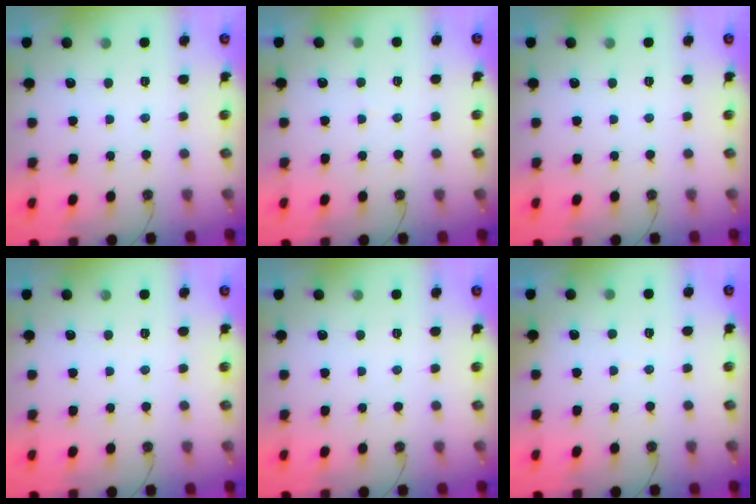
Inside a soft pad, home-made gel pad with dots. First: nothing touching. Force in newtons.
{"total": 2.9, "press": 2.9, "slide": 0.2}
{"total": 0.0}
{"total": 0.0}
{"total": 0.0}
{"total": 2.8, "press": 2.8, "slide": 0.3}